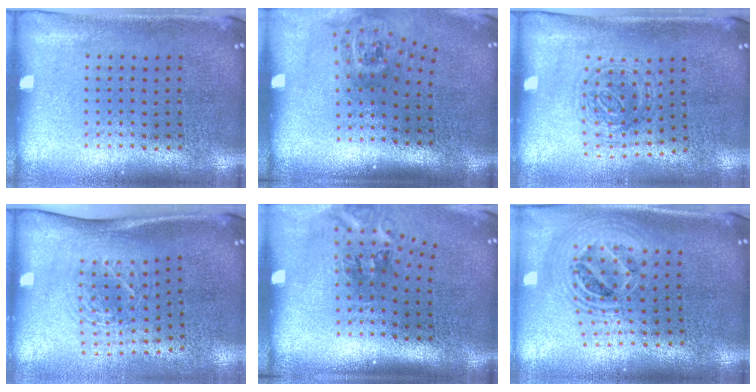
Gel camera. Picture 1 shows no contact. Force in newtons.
{"total": 1.9, "press": 1.4, "slide": 1.4}
{"total": 1.0, "press": 0.9, "slide": 0.3}
{"total": 1.8, "press": 1.3, "slide": 1.2}
{"total": 2.1, "press": 1.3, "slide": 1.7}
{"total": 2.3, "press": 1.7, "slide": 1.5}